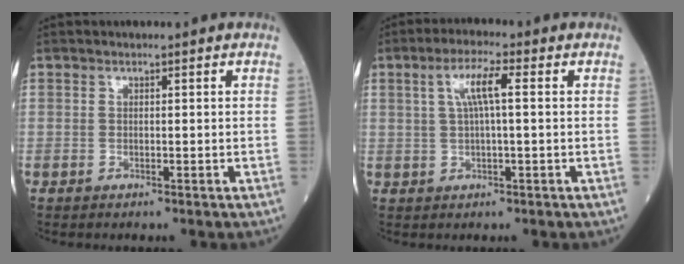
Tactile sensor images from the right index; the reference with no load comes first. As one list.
[{"total": 5.2, "force": [1.2, 0.6, 5.0], "torque": [-0.100, 0.015, 0.025]}]